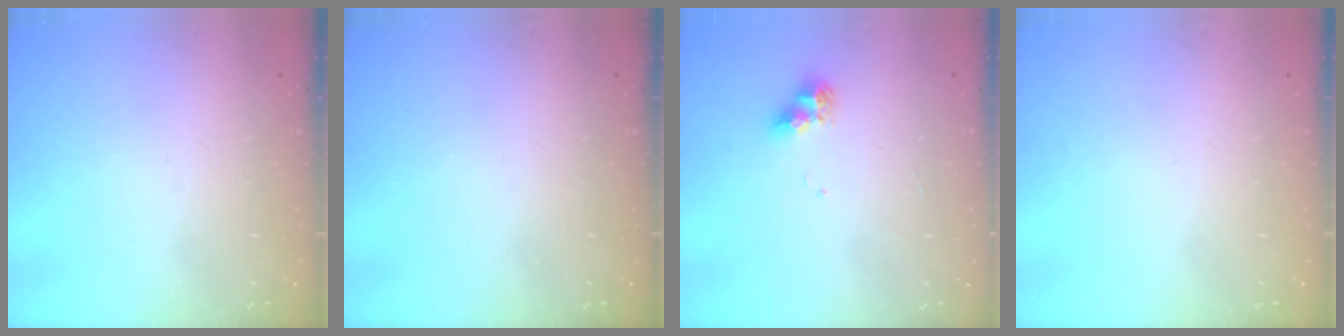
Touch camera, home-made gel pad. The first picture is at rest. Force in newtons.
{"total": 0.0}
{"total": 7.8, "press": 7.8, "slide": 0.8}
{"total": 0.0}